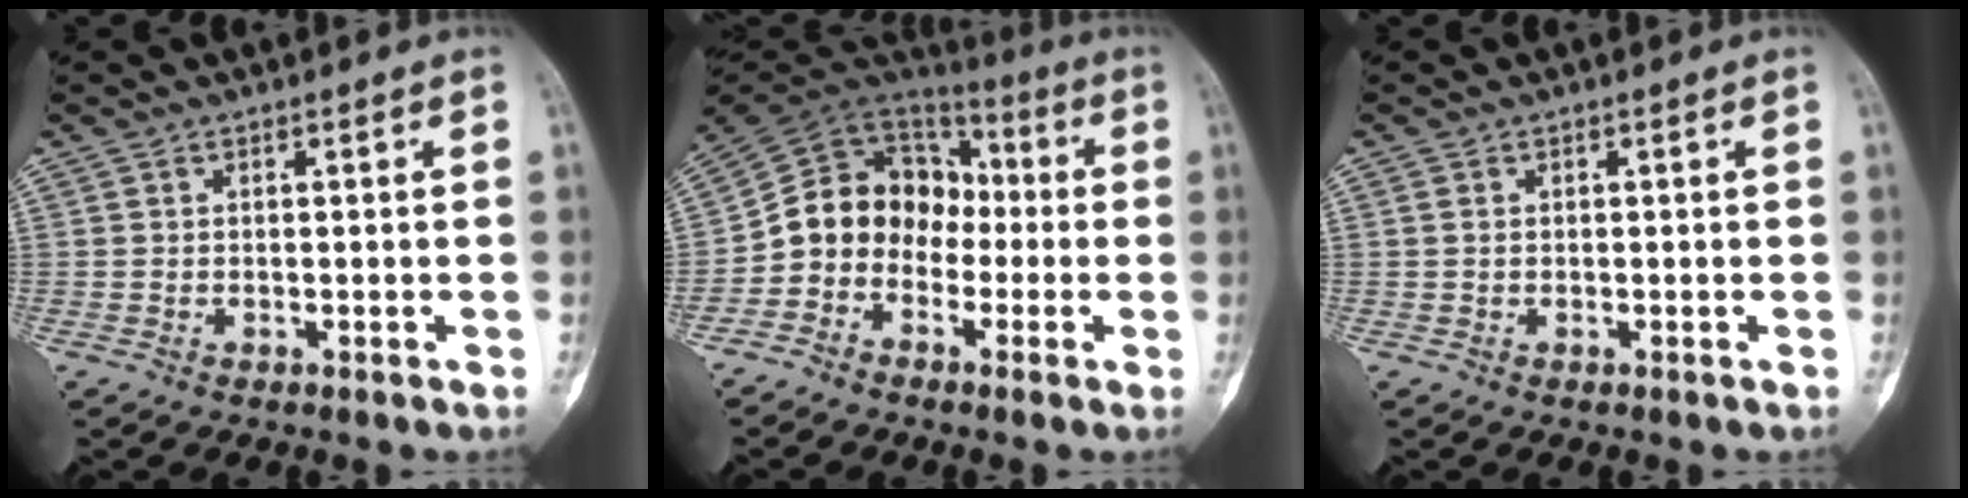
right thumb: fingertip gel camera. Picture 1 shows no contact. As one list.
[{"total": 13.4, "force": [-2.8, 11.2, 6.8], "torque": [-0.091, 0.073, -0.064]}, {"total": 0.7, "force": [0.2, 0.5, 0.5], "torque": [-0.012, 0.002, 0.004]}]